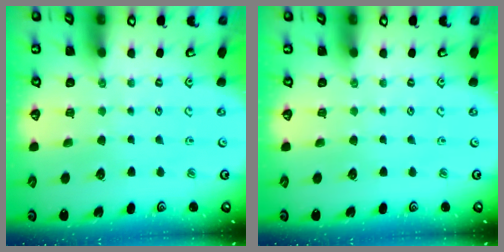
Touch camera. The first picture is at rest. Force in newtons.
{"total": 0.0}